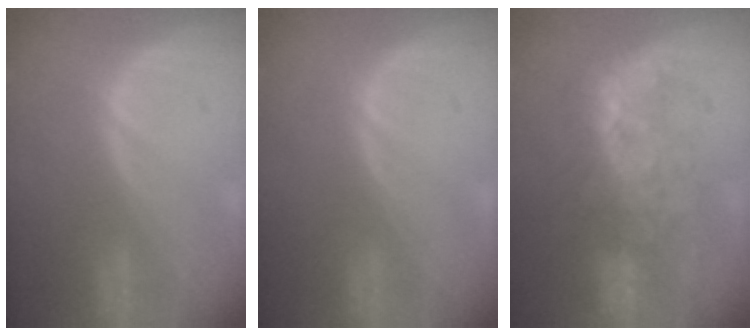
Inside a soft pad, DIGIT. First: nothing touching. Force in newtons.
{"total": 0.0}
{"total": 9.3, "press": 8.4, "slide": 4.1}